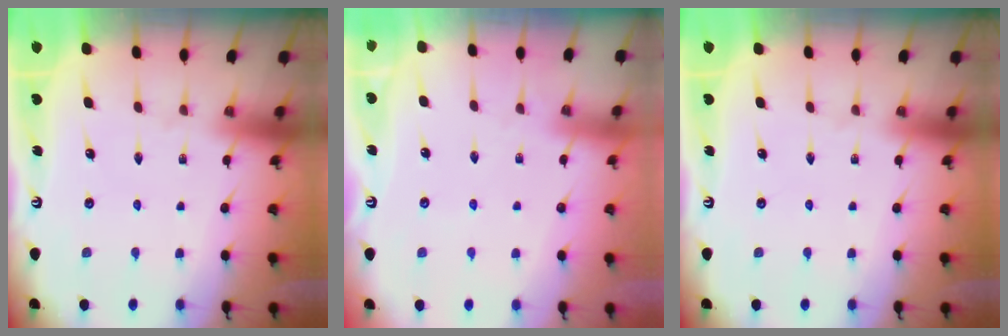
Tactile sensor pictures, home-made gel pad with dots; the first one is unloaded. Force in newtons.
{"total": 2.4, "press": 2.4, "slide": 0.4}
{"total": 0.0}